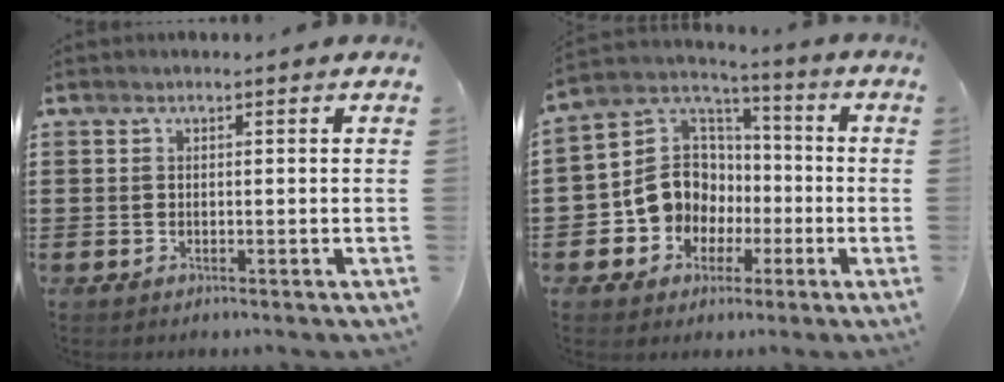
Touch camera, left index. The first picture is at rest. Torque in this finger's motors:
{"motor_torque": [1.51, 0.63, 0.63, 0.14]}